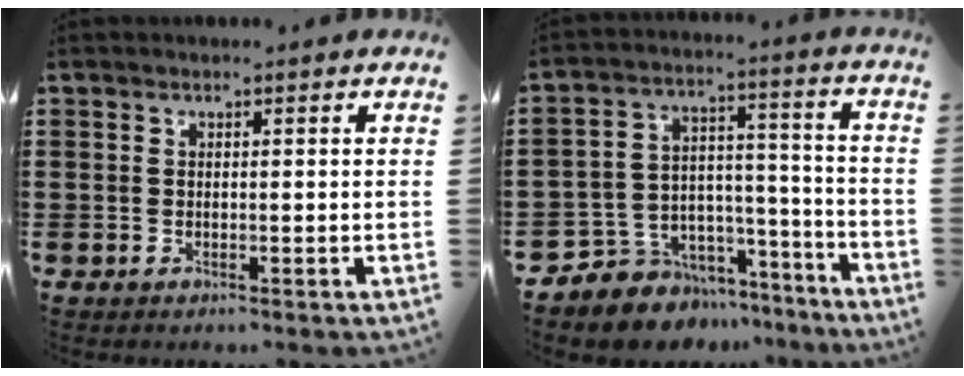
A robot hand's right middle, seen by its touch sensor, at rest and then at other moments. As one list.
[{"total": 6.3, "force": [-5.3, 3.4, -0.4], "torque": [-0.007, 0.010, -0.102]}]